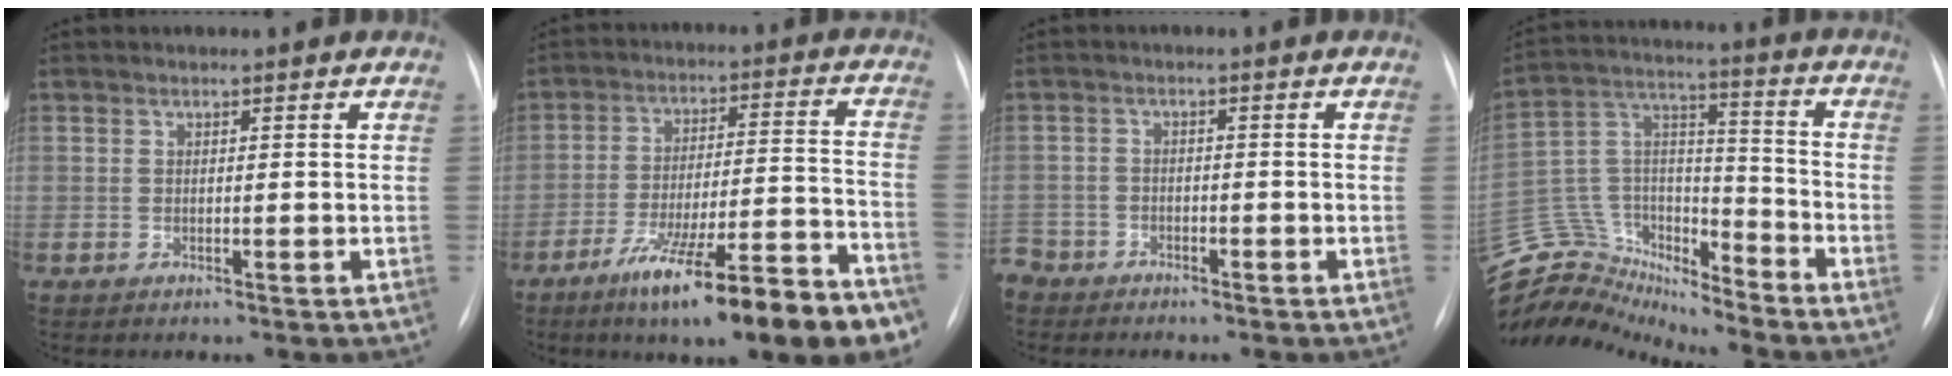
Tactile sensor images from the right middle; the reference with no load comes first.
{"total": 20.3, "force": [-13.6, 2.0, 15.0], "torque": [-0.179, 0.002, -0.216]}
{"total": 4.8, "force": [-4.1, 2.6, -0.1], "torque": [-0.001, 0.000, -0.081]}
{"total": 16.0, "force": [-15.6, 3.1, 1.2], "torque": [-0.031, 0.075, -0.281]}